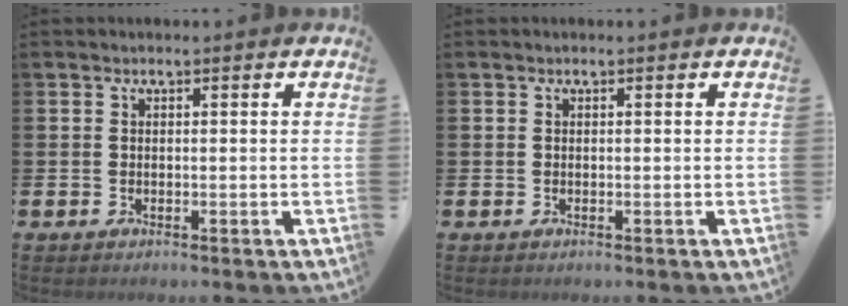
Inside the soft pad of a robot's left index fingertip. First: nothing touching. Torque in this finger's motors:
{"motor_torque": [0.03, 0.03, -0.03, 0.01]}